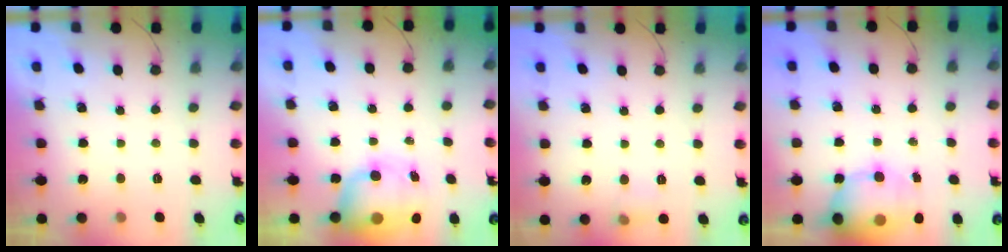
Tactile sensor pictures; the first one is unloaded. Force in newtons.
{"total": 11.8, "press": 11.4, "slide": 2.9}
{"total": 5.6, "press": 5.3, "slide": 1.8}
{"total": 14.6, "press": 14.0, "slide": 3.9}